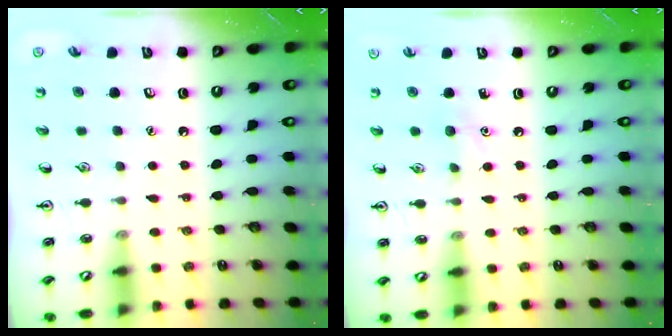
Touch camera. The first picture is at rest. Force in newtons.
{"total": 5.6, "press": 5.3, "slide": 1.8}